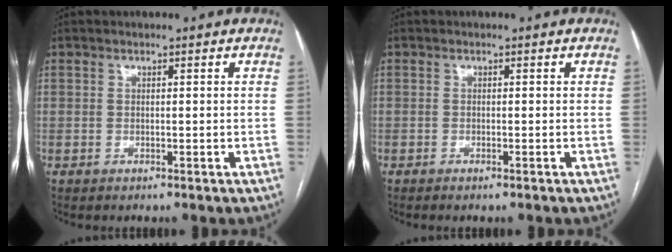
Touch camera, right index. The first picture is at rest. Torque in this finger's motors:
{"motor_torque": [-0.07, -0.02, -0.02, 0.01]}